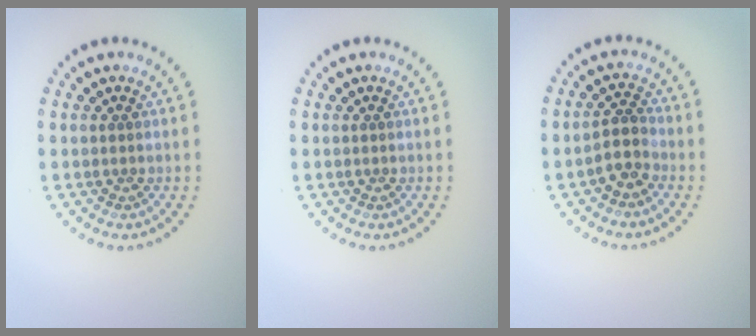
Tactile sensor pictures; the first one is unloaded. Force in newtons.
{"total": 0.0}
{"total": 2.5, "press": 2.0, "slide": 1.4}